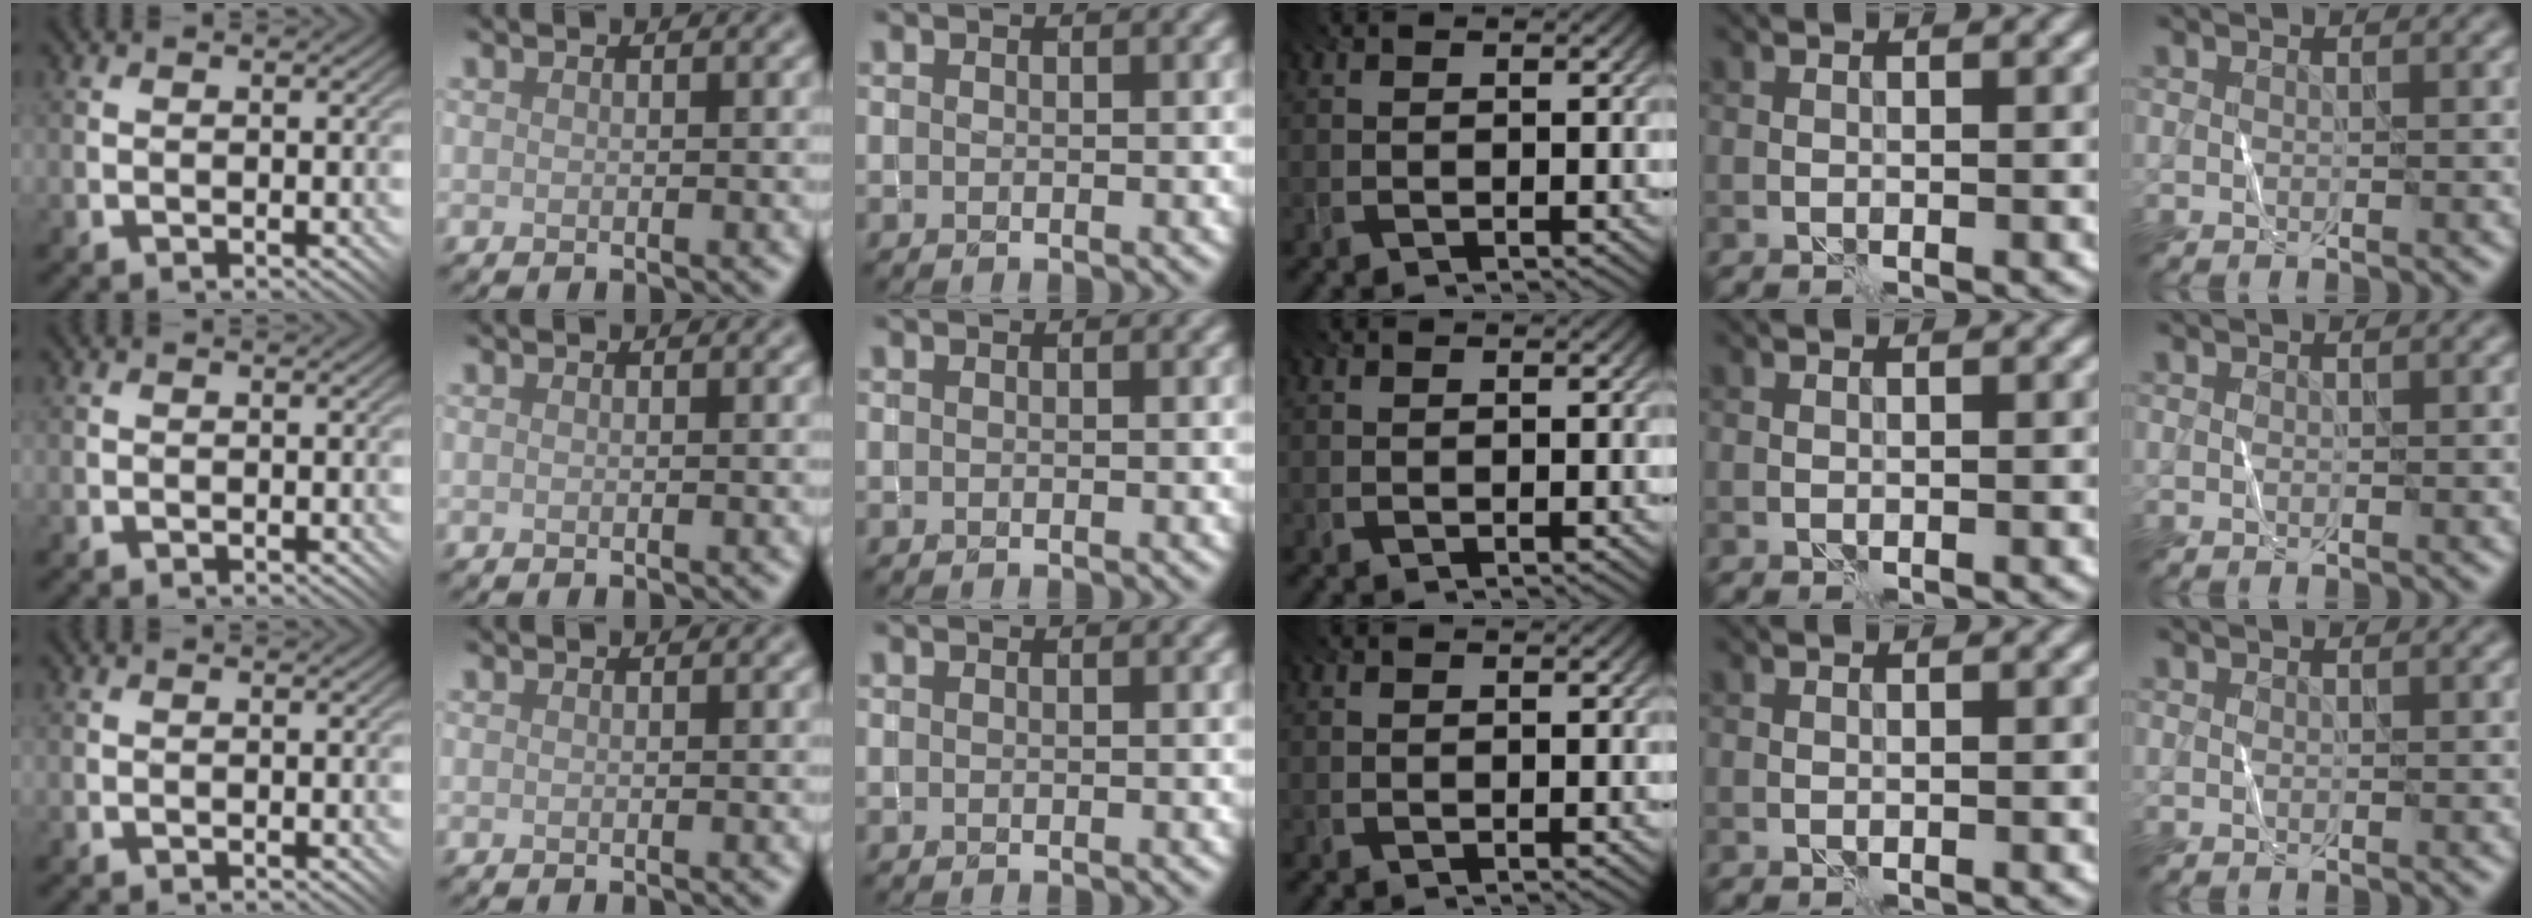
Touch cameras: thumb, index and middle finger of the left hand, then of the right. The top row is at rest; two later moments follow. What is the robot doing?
{"motion": "fold", "object": "shorts"}